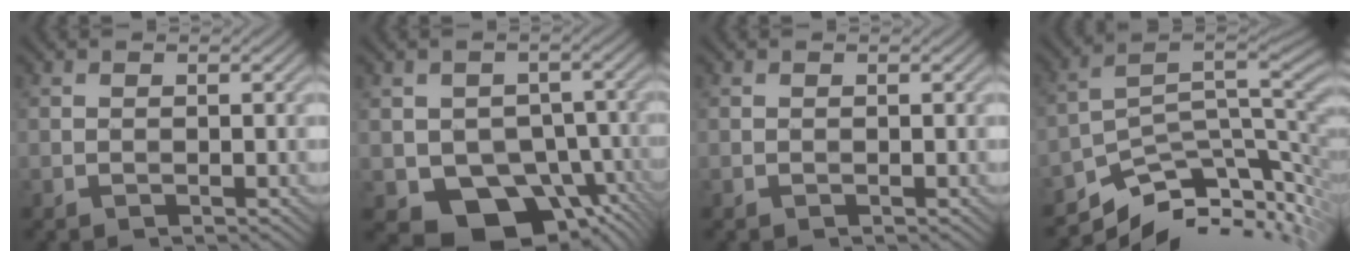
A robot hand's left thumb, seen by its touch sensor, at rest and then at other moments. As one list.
[{"total": 10.7, "force": [-4.3, 7.7, 6.2], "torque": [-0.098, -0.032, -0.062]}, {"total": 0.0}, {"total": 10.4, "force": [-5.4, 5.0, 7.3], "torque": [-0.126, -0.012, -0.085]}]